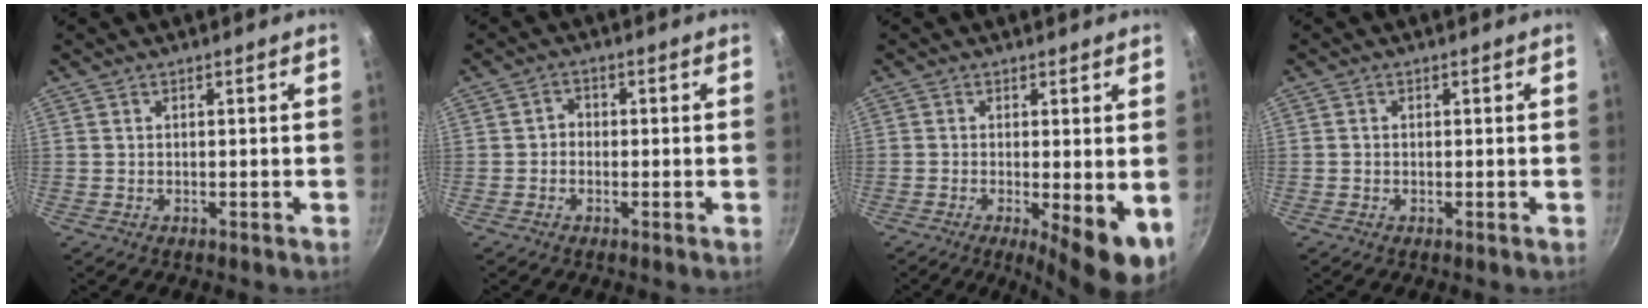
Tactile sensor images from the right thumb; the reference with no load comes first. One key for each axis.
{"total": 2.0, "fx": -0.4, "fy": 1.8, "fz": 0.9, "tx": -0.002, "ty": 0.010, "tz": -0.012}
{"total": 8.2, "fx": -1.5, "fy": 2.2, "fz": 7.7, "tx": -0.103, "ty": -0.010, "tz": -0.014}
{"total": 0.6, "fx": -0.1, "fy": 0.5, "fz": 0.2, "tx": -0.003, "ty": 0.002, "tz": -0.003}